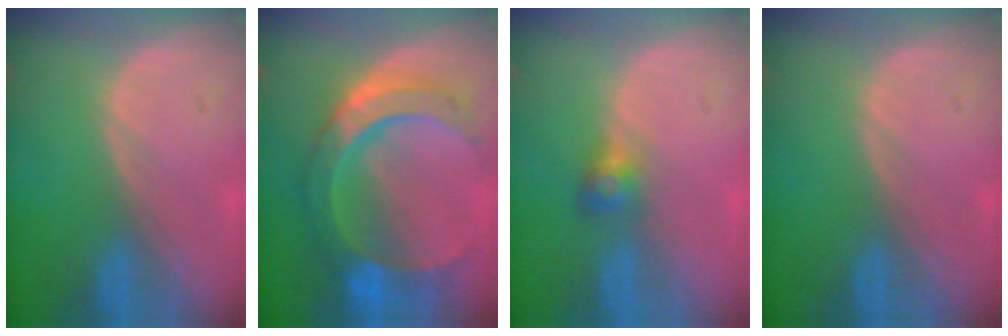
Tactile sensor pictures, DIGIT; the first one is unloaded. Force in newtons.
{"total": 10.6, "press": 10.6, "slide": 1.1}
{"total": 2.8, "press": 2.6, "slide": 0.9}
{"total": 0.0}